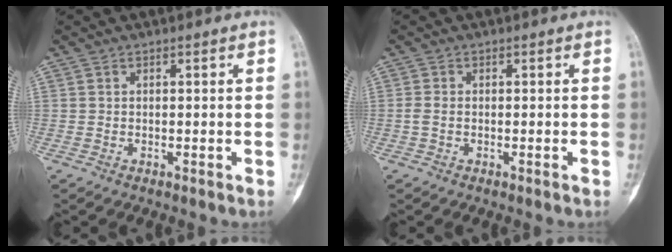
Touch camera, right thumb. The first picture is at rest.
{"total": 1.7, "force": [-0.4, 0.7, 1.4], "torque": [-0.031, 0.000, -0.008]}